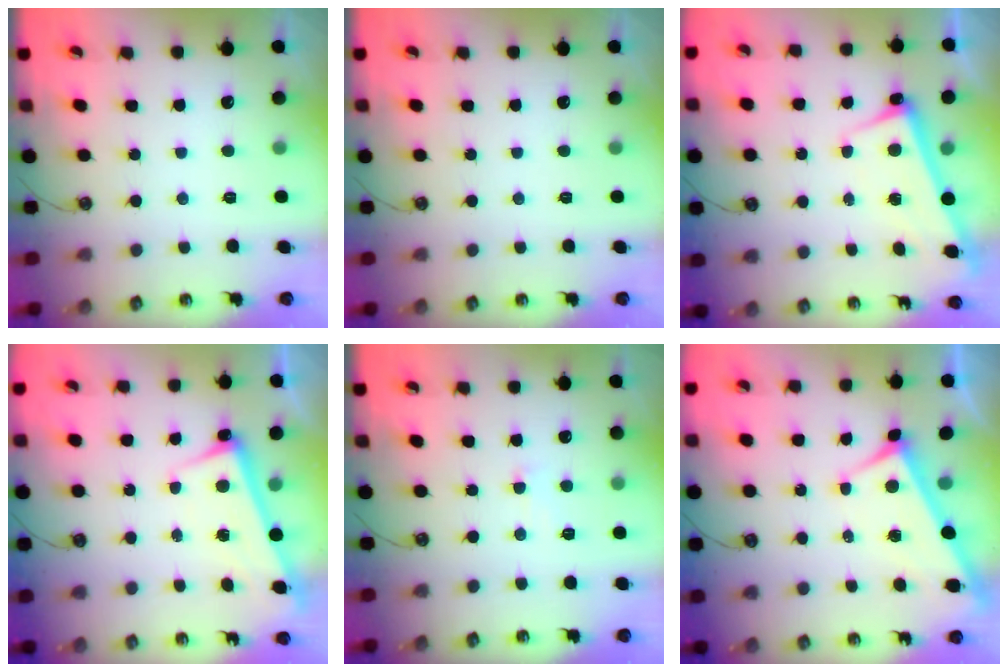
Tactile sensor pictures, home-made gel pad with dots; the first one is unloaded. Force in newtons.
{"total": 0.0}
{"total": 2.5, "press": 2.4, "slide": 0.5}
{"total": 2.5, "press": 2.5, "slide": 0.7}
{"total": 0.9, "press": 0.6, "slide": 0.7}
{"total": 3.8, "press": 3.8, "slide": 0.6}